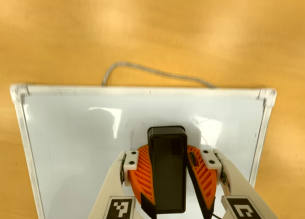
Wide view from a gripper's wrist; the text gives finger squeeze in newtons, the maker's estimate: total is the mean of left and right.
{"total": 12.4, "left": 14.5, "right": 10.4}